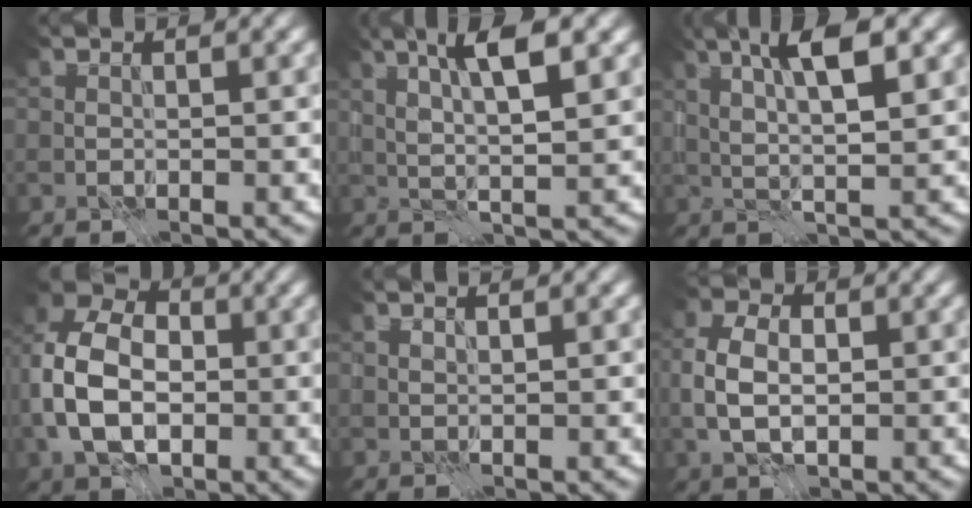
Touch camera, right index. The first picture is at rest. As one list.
[{"total": 5.9, "force": [2.3, 1.1, 5.3], "torque": [-0.093, 0.003, 0.042]}, {"total": 6.4, "force": [2.5, 1.4, 5.7], "torque": [-0.098, 0.005, 0.043]}, {"total": 9.5, "force": [-0.9, 6.7, 6.7], "torque": [-0.150, 0.007, -0.032]}, {"total": 1.0, "force": [0.7, 0.1, 0.6], "torque": [-0.012, -0.002, 0.008]}, {"total": 4.3, "force": [0.0, 2.9, 3.3], "torque": [-0.074, 0.003, -0.002]}]